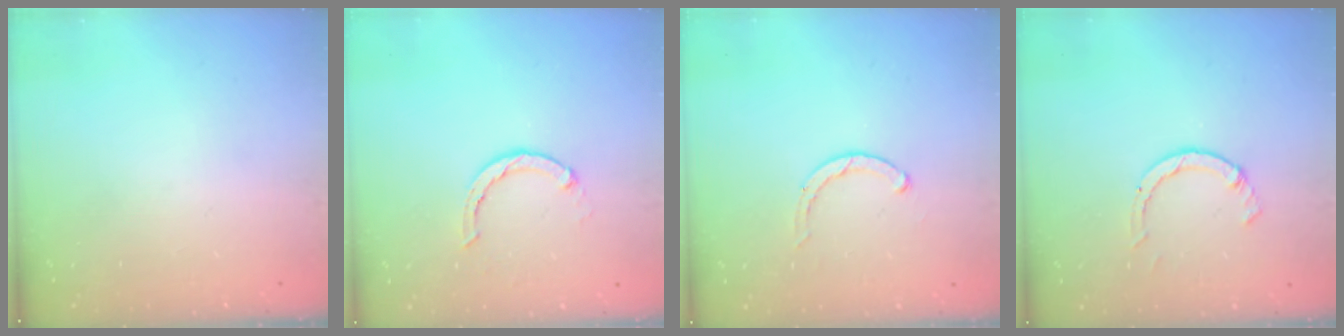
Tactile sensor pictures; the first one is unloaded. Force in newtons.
{"total": 2.3, "press": 2.3, "slide": 0.2}
{"total": 1.9, "press": 1.8, "slide": 0.3}
{"total": 2.3, "press": 2.3, "slide": 0.3}